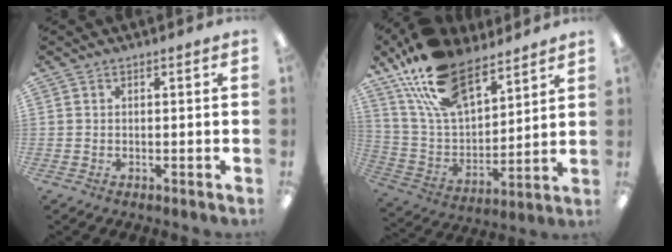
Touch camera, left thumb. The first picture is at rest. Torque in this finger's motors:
{"motor_torque": [0.78, 0.08, 1.46, -1.30, 0.61]}